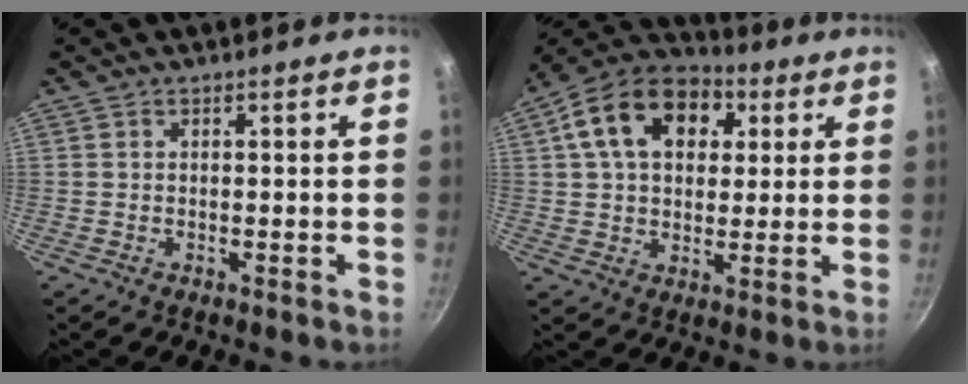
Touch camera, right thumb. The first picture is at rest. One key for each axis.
{"total": 17.4, "fx": 5.3, "fy": 12.1, "fz": 11.2, "tx": -0.176, "ty": 0.018, "tz": 0.074}